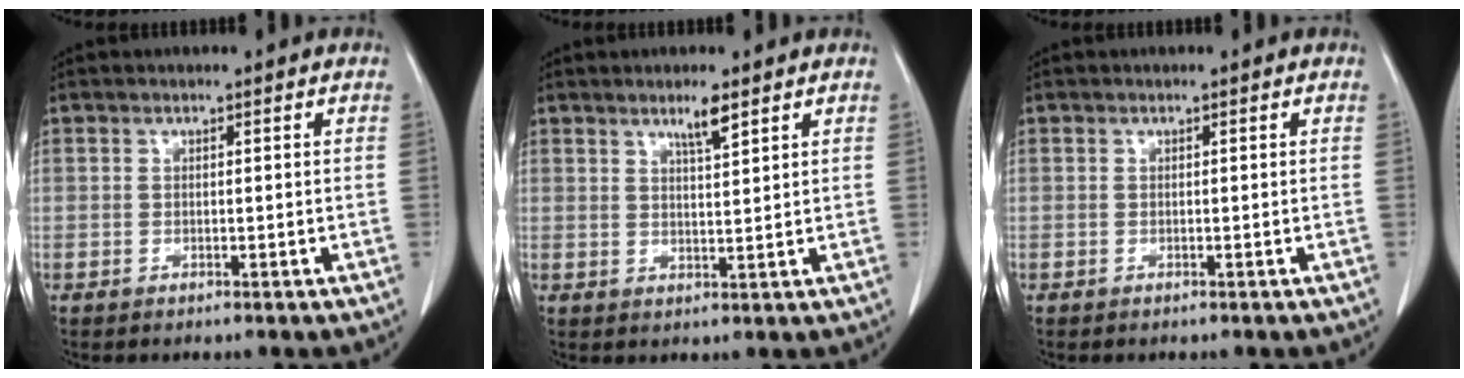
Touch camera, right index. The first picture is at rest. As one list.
[{"total": 3.2, "force": [2.2, 0.1, 2.3], "torque": [-0.045, -0.003, 0.040]}, {"total": 0.0}]